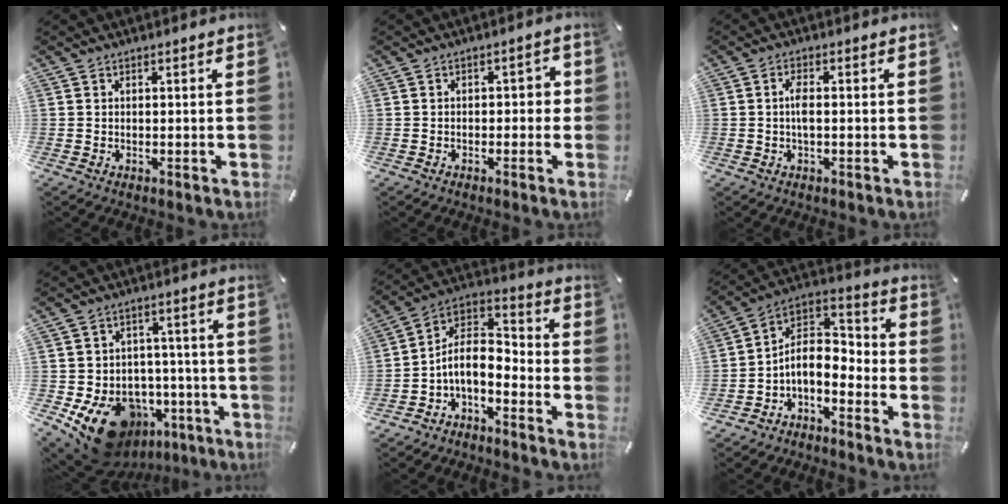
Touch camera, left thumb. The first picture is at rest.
{"total": 2.4, "force": [-1.1, 1.4, 1.6], "torque": [-0.030, 0.013, -0.025]}
{"total": 3.3, "force": [-0.3, 1.0, 3.1], "torque": [-0.065, 0.000, -0.008]}
{"total": 16.3, "force": [-8.2, 11.3, 8.4], "torque": [-0.148, 0.048, -0.123]}
{"total": 8.9, "force": [-4.2, 5.3, 5.7], "torque": [-0.122, 0.007, -0.082]}
{"total": 8.5, "force": [-3.5, 6.0, 4.9], "torque": [-0.098, 0.010, -0.063]}